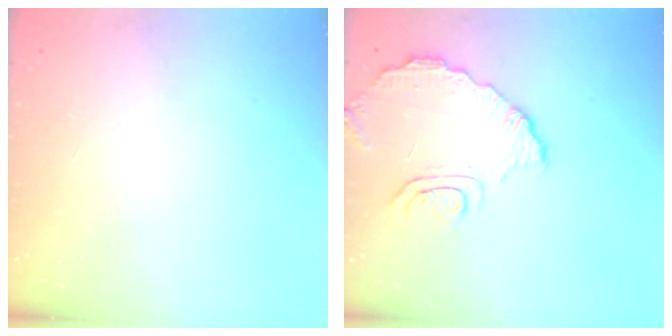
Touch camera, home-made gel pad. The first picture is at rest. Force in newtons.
{"total": 9.2, "press": 9.1, "slide": 1.0}